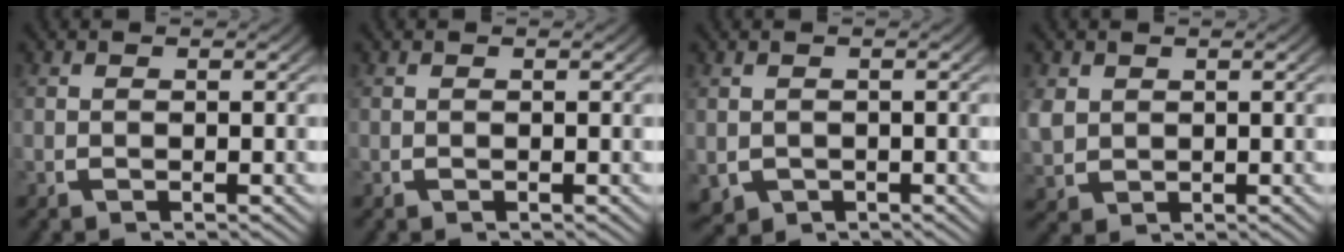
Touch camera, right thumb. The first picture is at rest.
{"total": 0.0}
{"total": 3.2, "force": [-1.1, 2.7, 1.3], "torque": [-0.034, -0.026, -0.003]}
{"total": 3.2, "force": [0.4, 2.8, 1.4], "torque": [-0.045, -0.015, 0.025]}